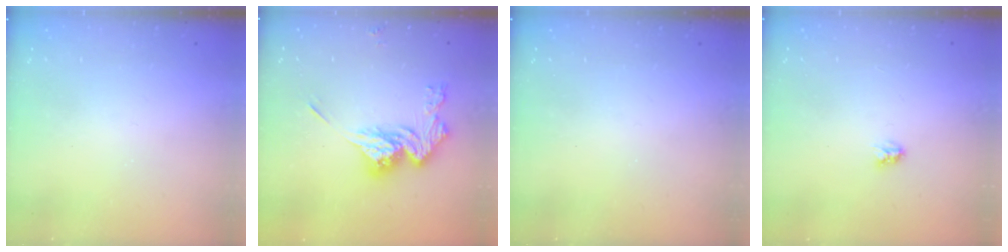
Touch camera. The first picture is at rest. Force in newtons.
{"total": 14.5, "press": 14.5, "slide": 0.8}
{"total": 0.0}
{"total": 2.9, "press": 2.9, "slide": 0.3}